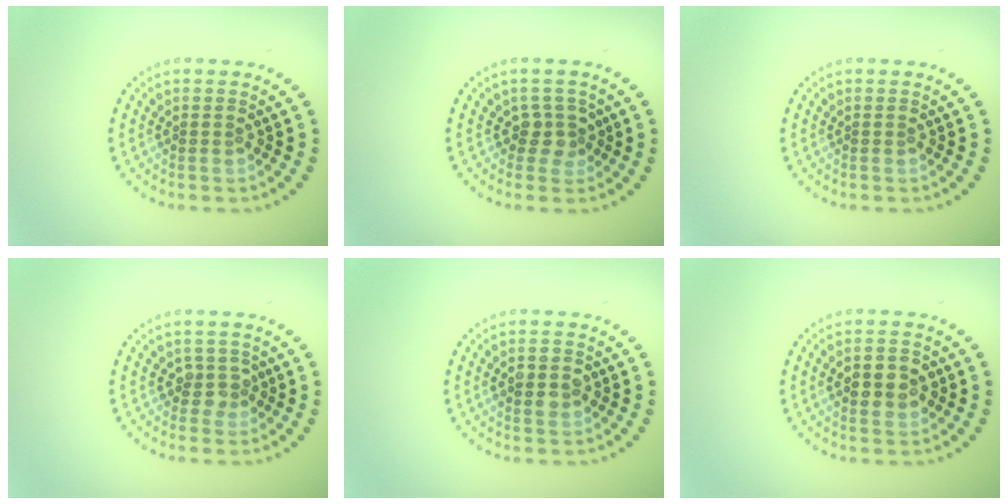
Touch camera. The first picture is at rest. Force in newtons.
{"total": 1.9, "press": 1.4, "slide": 1.2}
{"total": 0.0}
{"total": 1.9, "press": 1.5, "slide": 1.2}
{"total": 2.5, "press": 2.5, "slide": 0.1}
{"total": 3.6, "press": 3.6, "slide": 0.1}